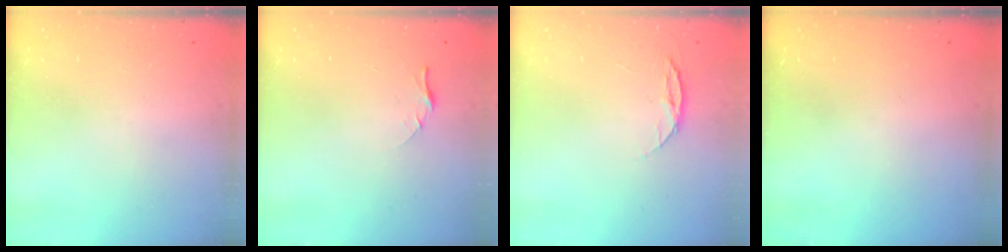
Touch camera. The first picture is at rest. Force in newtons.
{"total": 4.5, "press": 4.4, "slide": 0.4}
{"total": 6.6, "press": 6.5, "slide": 0.7}
{"total": 0.0}